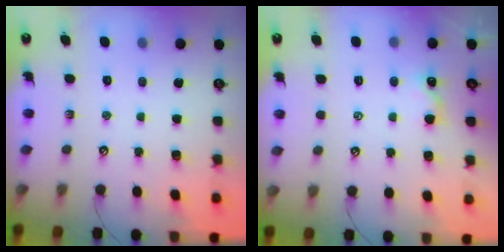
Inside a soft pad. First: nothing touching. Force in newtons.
{"total": 2.1, "press": 2.1, "slide": 0.3}